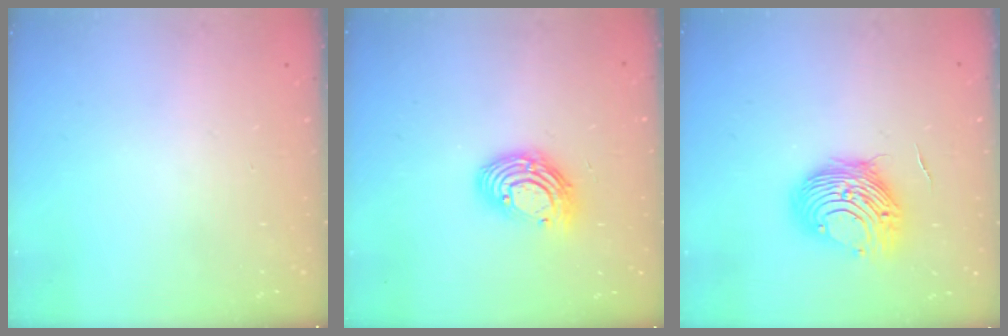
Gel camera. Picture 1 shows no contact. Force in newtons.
{"total": 11.2, "press": 11.2, "slide": 1.0}
{"total": 10.7, "press": 10.7, "slide": 0.8}